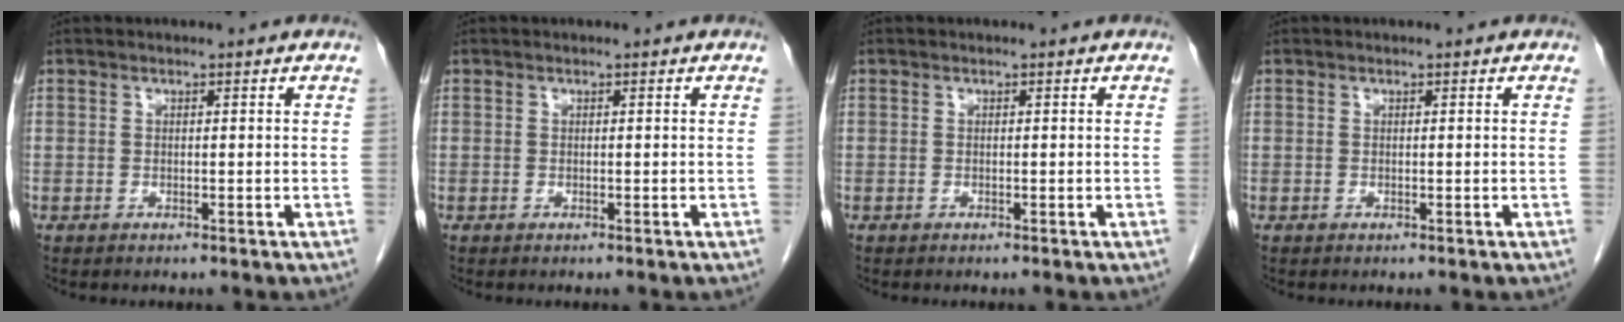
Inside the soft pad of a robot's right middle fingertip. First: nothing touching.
{"total": 0.0}
{"total": 0.0}
{"total": 0.0}